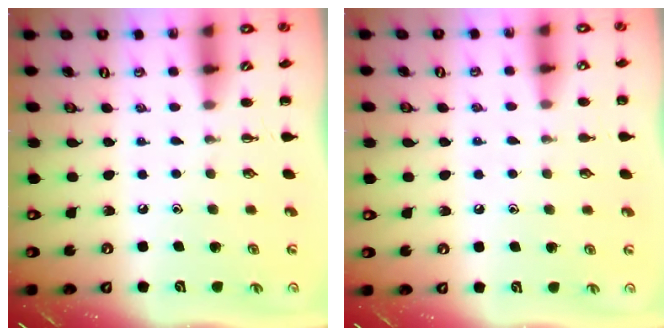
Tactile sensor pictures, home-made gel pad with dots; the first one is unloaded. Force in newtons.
{"total": 5.9, "press": 5.6, "slide": 1.9}